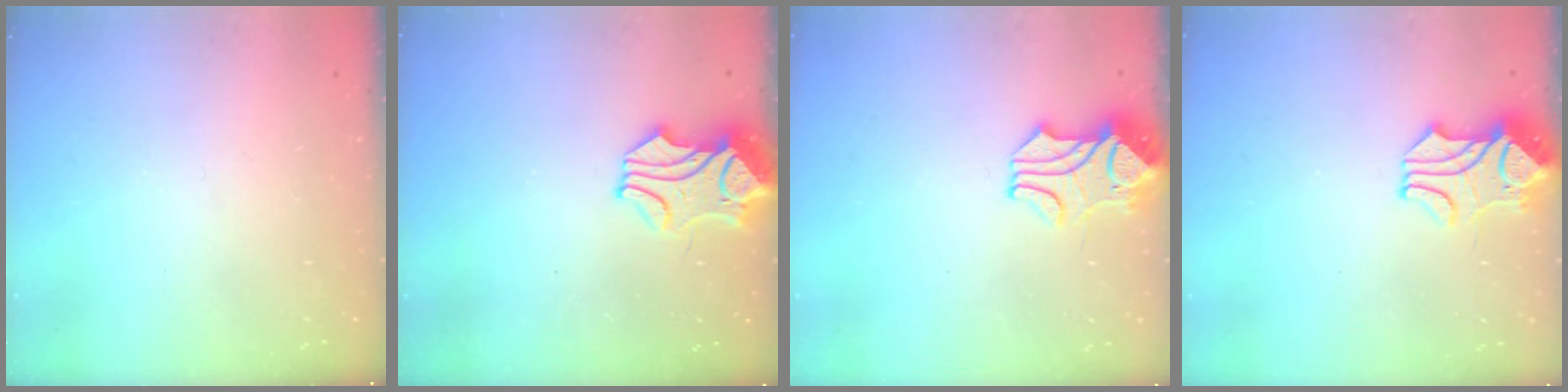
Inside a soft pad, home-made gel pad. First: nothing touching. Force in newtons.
{"total": 2.1, "press": 1.6, "slide": 1.4}
{"total": 2.3, "press": 2.0, "slide": 1.2}
{"total": 2.4, "press": 2.0, "slide": 1.2}